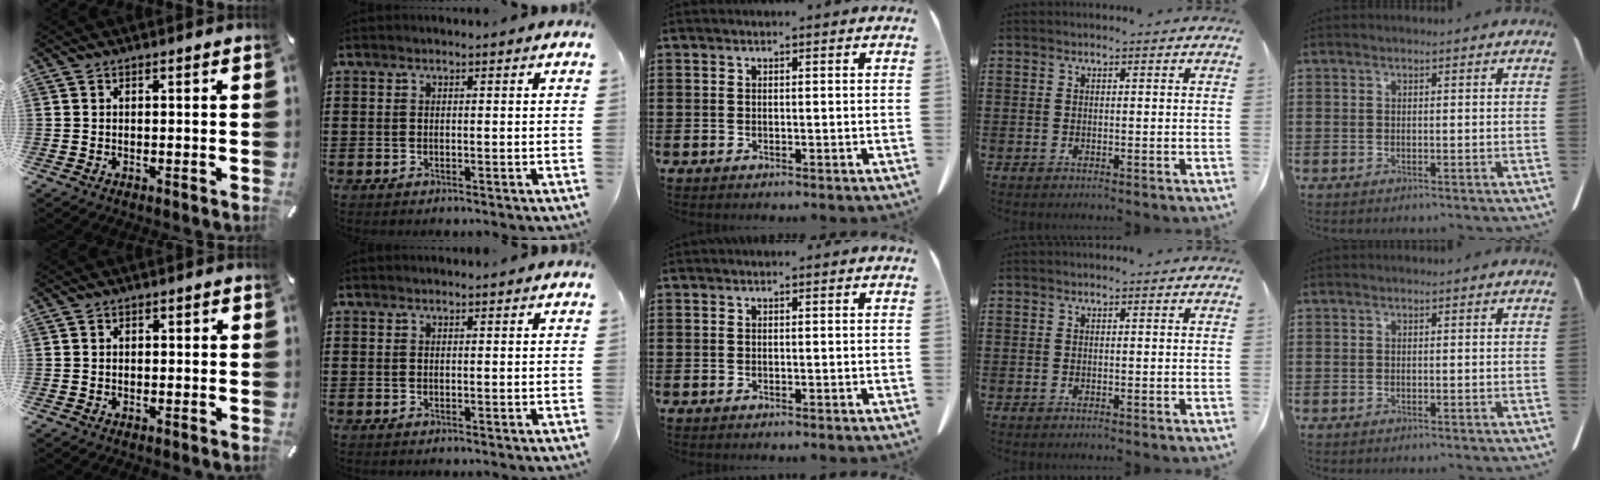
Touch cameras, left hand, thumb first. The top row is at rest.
{"thumb": {"total": 1.2, "force": [-0.3, 0.9, 0.7], "torque": [-0.013, 0.005, -0.009]}}